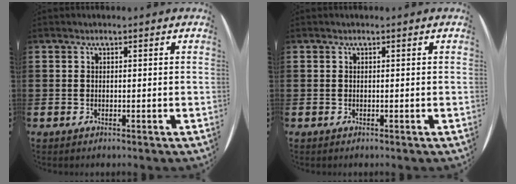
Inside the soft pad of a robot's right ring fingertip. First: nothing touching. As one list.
[{"total": 0.0}]